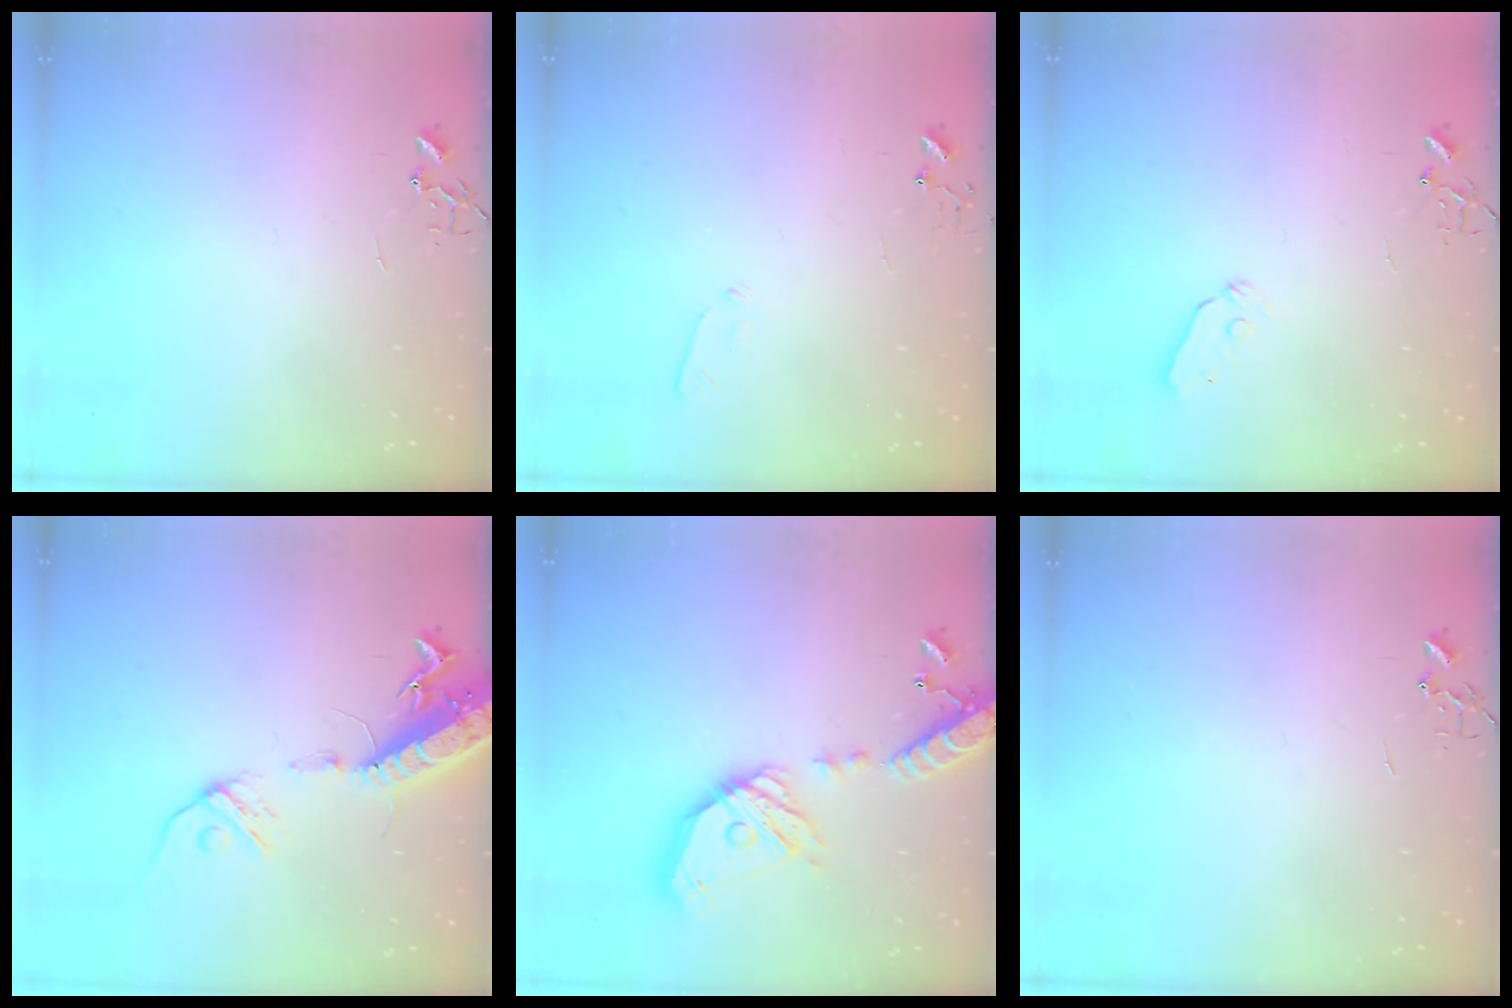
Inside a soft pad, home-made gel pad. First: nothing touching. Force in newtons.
{"total": 3.9, "press": 3.9, "slide": 0.6}
{"total": 4.5, "press": 4.4, "slide": 0.7}
{"total": 16.2, "press": 15.8, "slide": 3.4}
{"total": 21.8, "press": 21.5, "slide": 3.7}
{"total": 0.0}